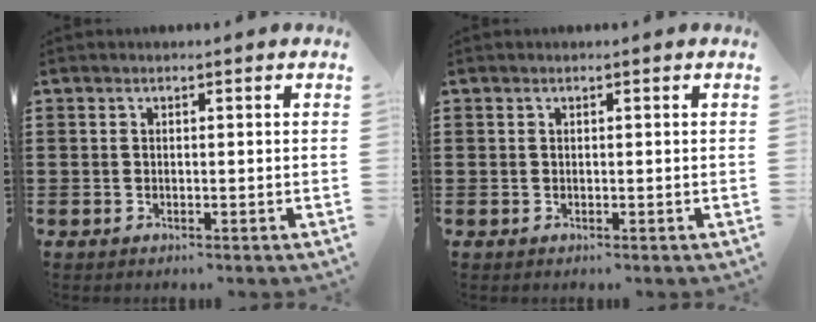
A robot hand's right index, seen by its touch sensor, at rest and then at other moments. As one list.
[{"total": 0.0}]